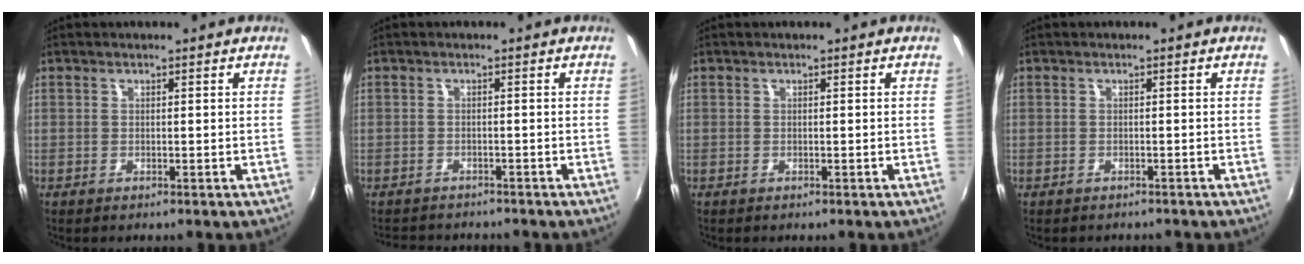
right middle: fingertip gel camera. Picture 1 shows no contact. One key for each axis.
{"total": 4.4, "fx": -4.0, "fy": 1.6, "fz": 0.7, "tx": -0.025, "ty": -0.004, "tz": -0.065}
{"total": 0.0}
{"total": 1.4, "fx": -1.3, "fy": 0.5, "fz": 0.3, "tx": -0.011, "ty": -0.007, "tz": -0.017}